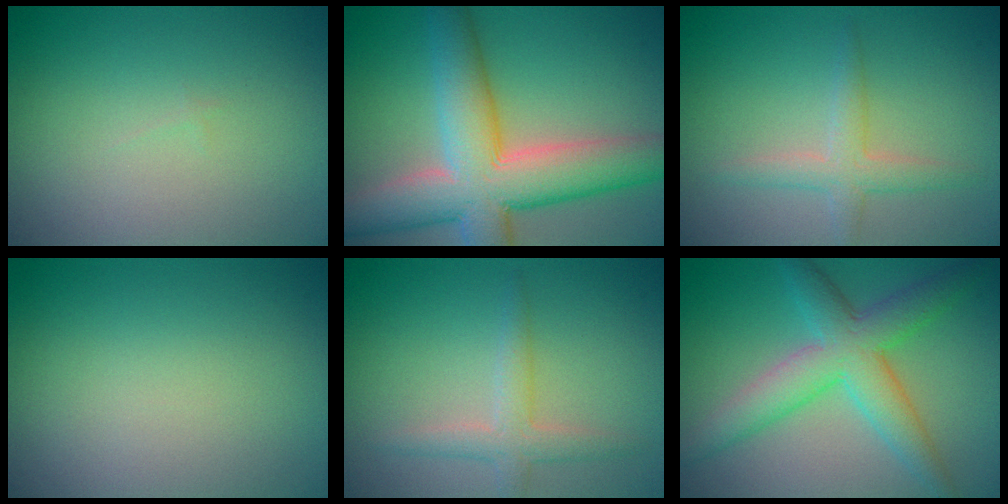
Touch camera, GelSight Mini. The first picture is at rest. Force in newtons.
{"total": 10.2, "press": 10.2, "slide": 0.8}
{"total": 2.3, "press": 2.3, "slide": 0.1}
{"total": 0.0}
{"total": 2.4, "press": 2.4, "slide": 0.0}
{"total": 6.0, "press": 6.0, "slide": 0.1}